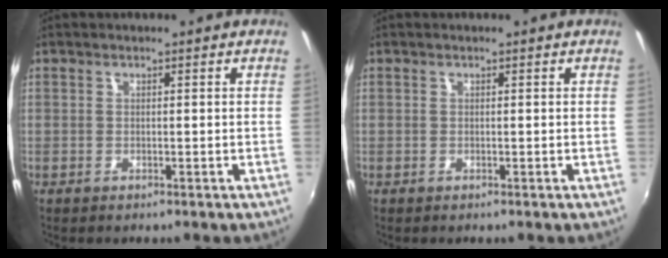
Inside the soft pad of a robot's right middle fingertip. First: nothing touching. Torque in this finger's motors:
{"motor_torque": [0.00, 0.00, 0.00, 0.00]}